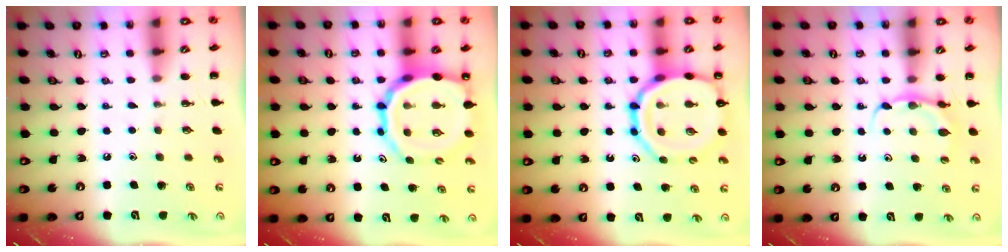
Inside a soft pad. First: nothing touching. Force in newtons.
{"total": 16.2, "press": 15.9, "slide": 3.2}
{"total": 17.0, "press": 16.8, "slide": 2.5}
{"total": 5.4, "press": 5.4, "slide": 0.4}